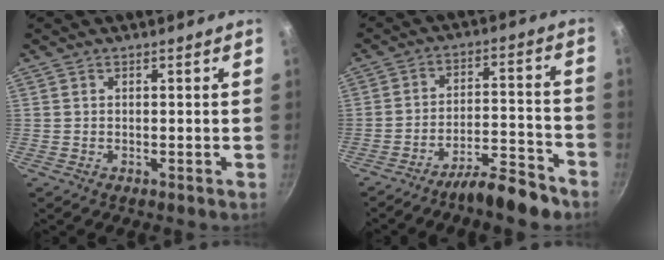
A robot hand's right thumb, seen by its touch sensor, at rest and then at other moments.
{"total": 9.7, "force": [-7.8, 2.1, 5.4], "torque": [-0.077, 0.073, -0.124]}